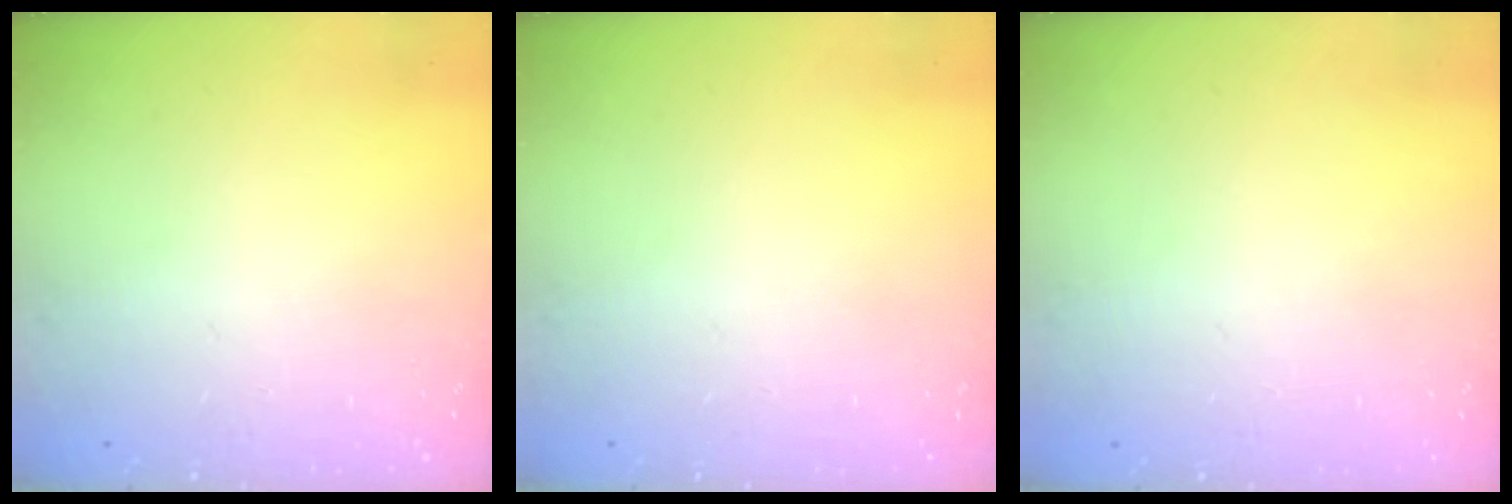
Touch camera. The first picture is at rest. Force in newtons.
{"total": 0.0}
{"total": 0.0}